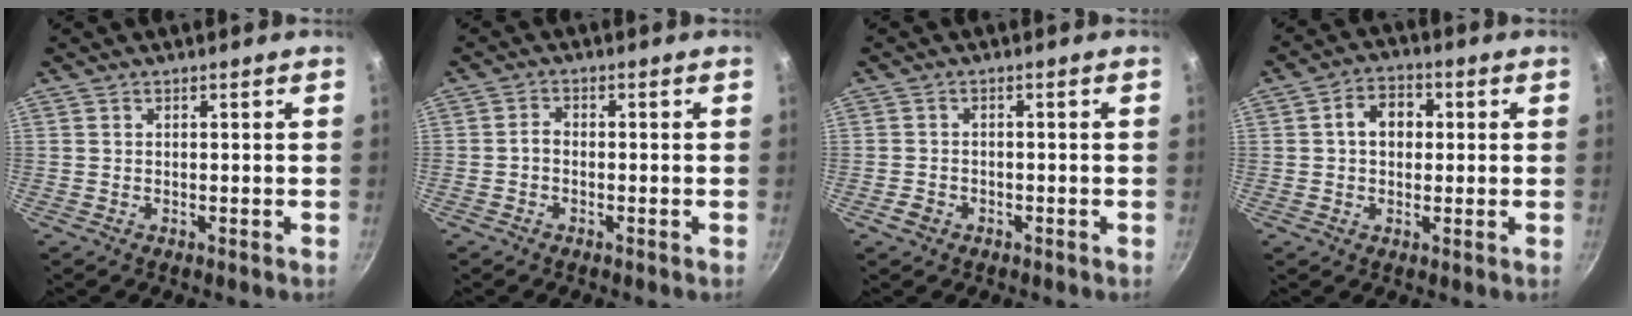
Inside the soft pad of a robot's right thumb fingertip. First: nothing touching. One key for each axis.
{"total": 1.7, "fx": -0.6, "fy": 1.1, "fz": 1.1, "tx": -0.021, "ty": 0.011, "tz": -0.017}
{"total": 2.4, "fx": -1.3, "fy": 1.8, "fz": 0.9, "tx": -0.015, "ty": 0.016, "tz": -0.021}
{"total": 6.4, "fx": 0.8, "fy": 4.9, "fz": 4.0, "tx": -0.037, "ty": 0.013, "tz": 0.004}